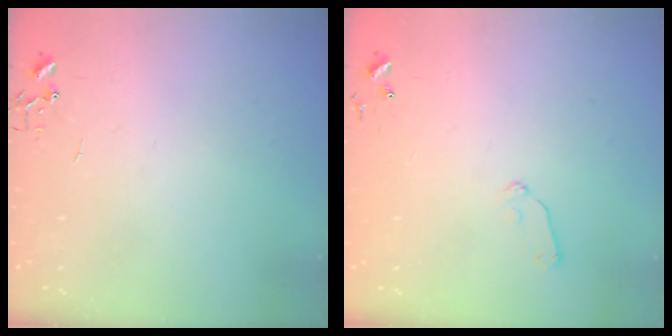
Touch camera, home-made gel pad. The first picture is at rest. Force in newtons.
{"total": 6.5, "press": 6.4, "slide": 1.0}